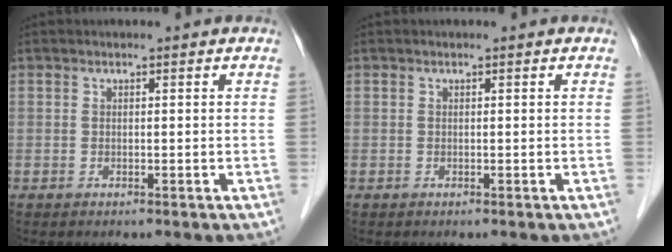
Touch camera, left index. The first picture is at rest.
{"total": 0.0}